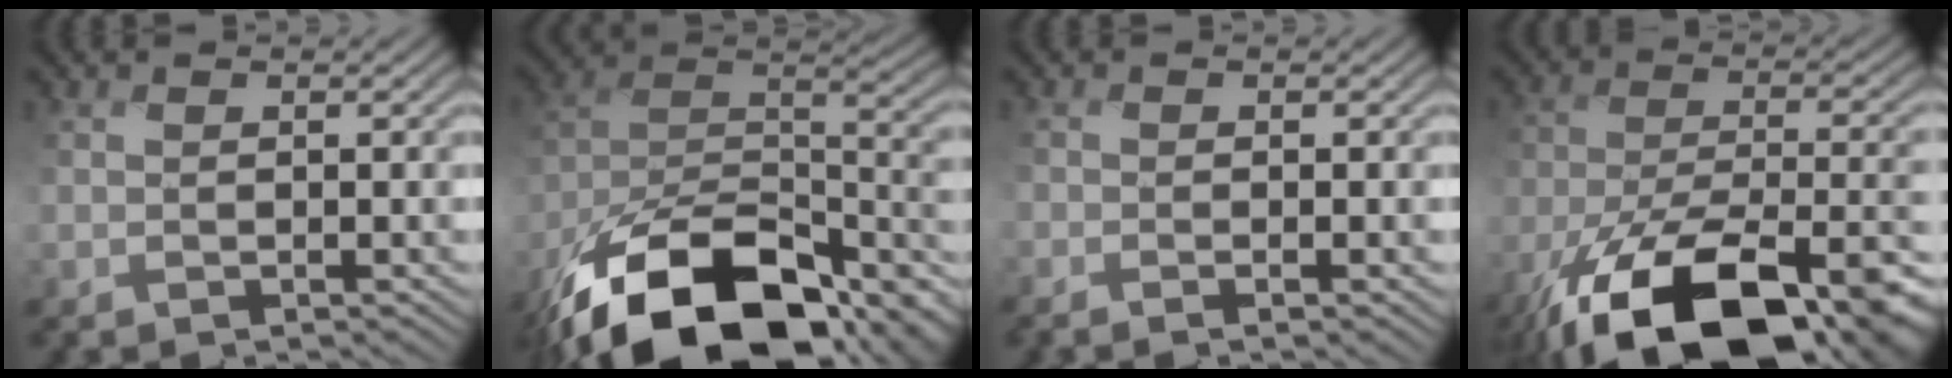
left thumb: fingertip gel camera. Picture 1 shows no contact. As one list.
[{"total": 19.6, "force": [-13.0, 9.0, 11.6], "torque": [-0.238, -0.040, -0.209]}, {"total": 1.0, "force": [-0.7, -0.1, 0.6], "torque": [-0.012, 0.000, -0.015]}, {"total": 19.9, "force": [-12.8, 8.0, 12.9], "torque": [-0.254, -0.069, -0.188]}]